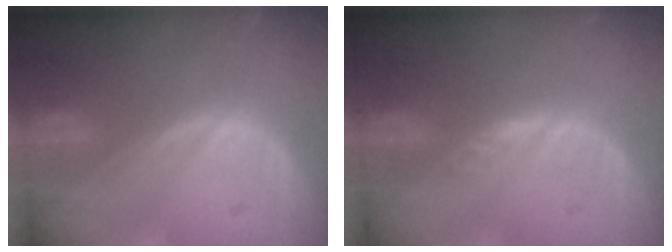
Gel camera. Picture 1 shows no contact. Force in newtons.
{"total": 1.4, "press": 1.1, "slide": 0.8}